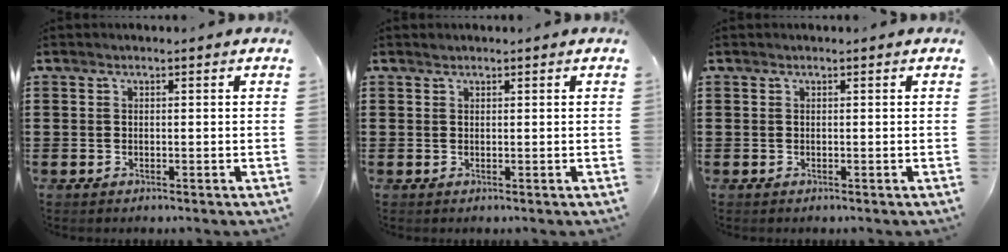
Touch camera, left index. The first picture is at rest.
{"total": 0.5, "force": [0.5, 0.2, 0.0], "torque": [-0.002, 0.000, 0.010]}
{"total": 0.0}